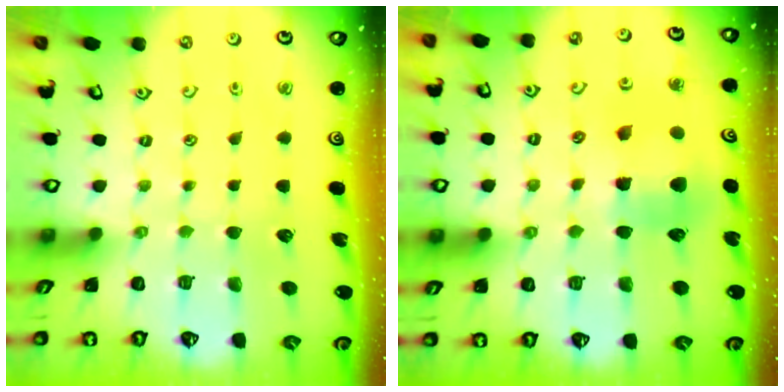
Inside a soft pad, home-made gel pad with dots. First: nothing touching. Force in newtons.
{"total": 8.2, "press": 8.1, "slide": 0.8}